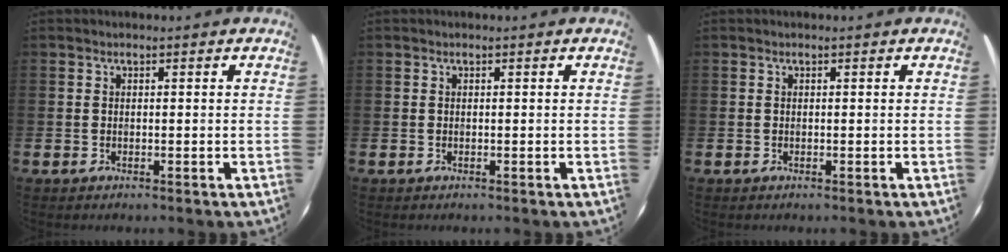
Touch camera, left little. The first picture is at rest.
{"total": 0.0}
{"total": 0.0}